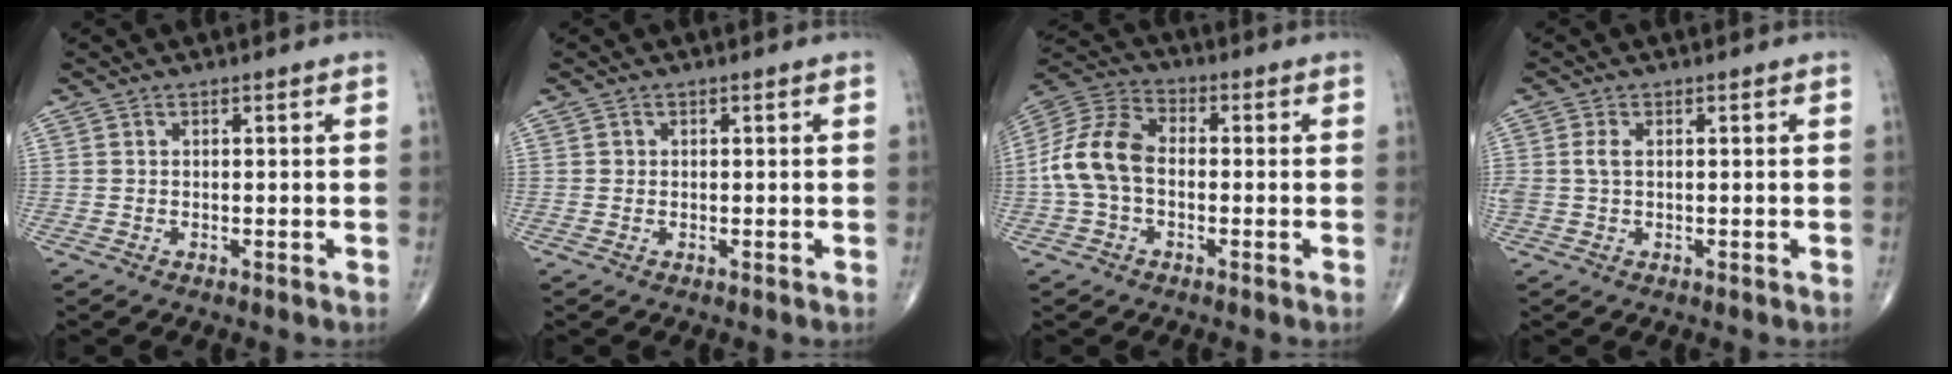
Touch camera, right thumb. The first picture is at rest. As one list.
[{"total": 0.5, "force": [0.0, 0.5, 0.1], "torque": [0.002, 0.002, 0.000]}, {"total": 11.7, "force": [-1.2, 7.7, 8.7], "torque": [-0.174, 0.034, -0.035]}, {"total": 2.4, "force": [0.2, 1.5, 1.8], "torque": [-0.050, 0.004, 0.004]}]